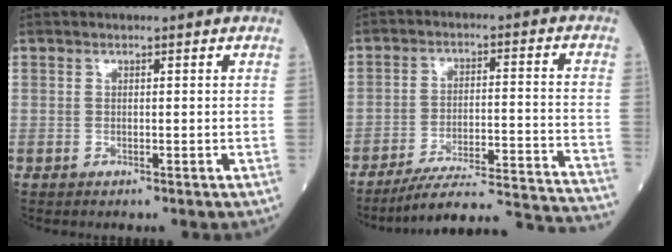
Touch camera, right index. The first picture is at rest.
{"total": 22.7, "force": [-21.5, -0.8, 7.4], "torque": [-0.056, -0.012, -0.294]}